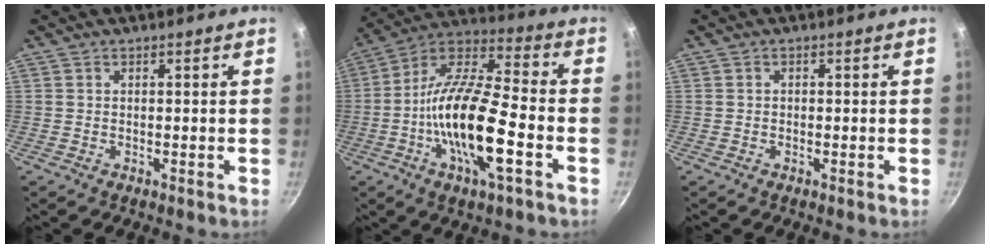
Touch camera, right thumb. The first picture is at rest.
{"total": 19.7, "force": [-5.4, 6.1, 18.0], "torque": [-0.327, 0.032, -0.121]}
{"total": 0.6, "force": [-0.3, 0.5, 0.0], "torque": [0.001, 0.003, -0.006]}